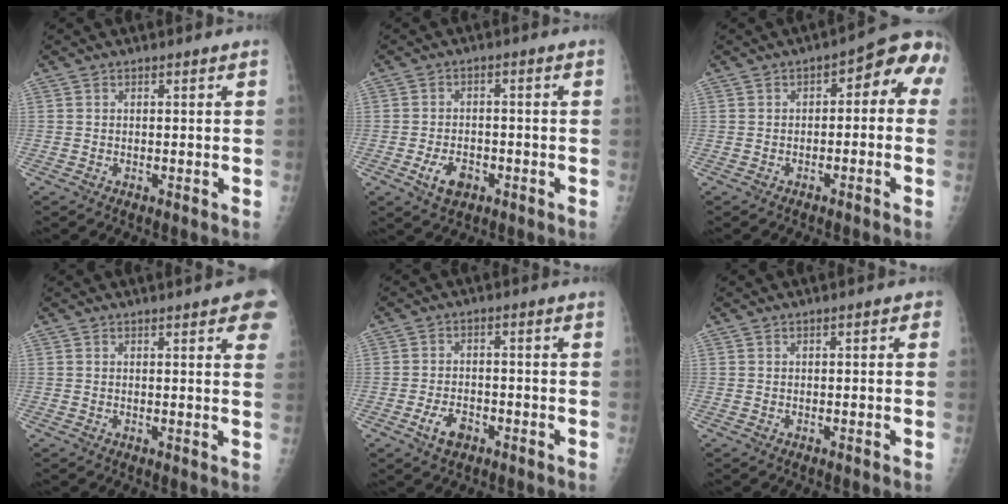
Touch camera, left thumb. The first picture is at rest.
{"total": 5.2, "force": [-2.4, 3.2, 3.3], "torque": [-0.053, 0.013, -0.038]}
{"total": 7.9, "force": [-0.7, 4.4, 6.5], "torque": [-0.049, 0.047, -0.020]}
{"total": 7.3, "force": [3.9, 1.7, 5.9], "torque": [-0.050, -0.002, 0.040]}
{"total": 4.6, "force": [-2.5, 2.6, 2.8], "torque": [-0.048, 0.016, -0.042]}
{"total": 1.6, "force": [0.5, 0.8, 1.3], "torque": [-0.012, 0.003, 0.002]}